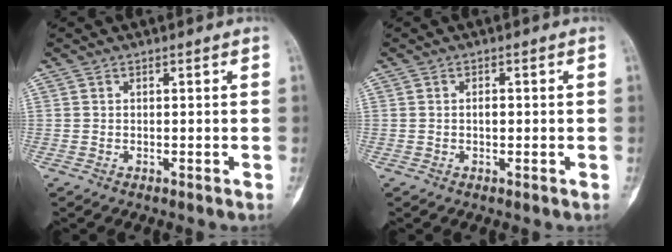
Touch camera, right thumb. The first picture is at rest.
{"total": 1.1, "force": [-0.1, 0.7, 0.9], "torque": [-0.013, 0.002, -0.002]}